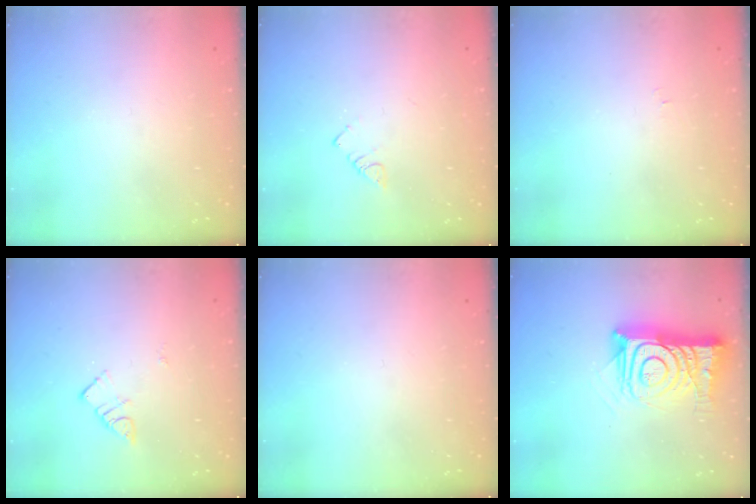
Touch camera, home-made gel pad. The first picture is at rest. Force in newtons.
{"total": 2.4, "press": 2.4, "slide": 0.4}
{"total": 4.0, "press": 3.9, "slide": 0.5}
{"total": 4.4, "press": 4.4, "slide": 0.4}
{"total": 0.0}
{"total": 16.3, "press": 16.2, "slide": 1.4}